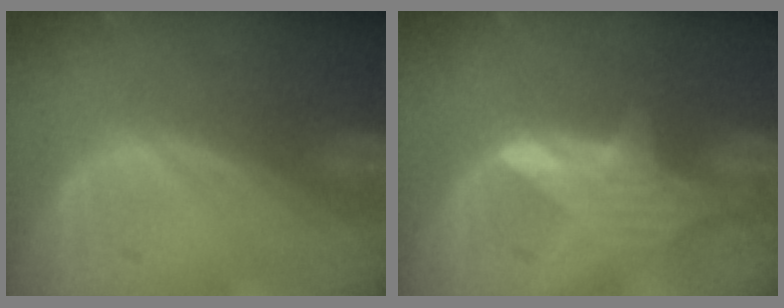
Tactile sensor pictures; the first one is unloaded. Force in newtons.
{"total": 6.1, "press": 6.0, "slide": 0.5}